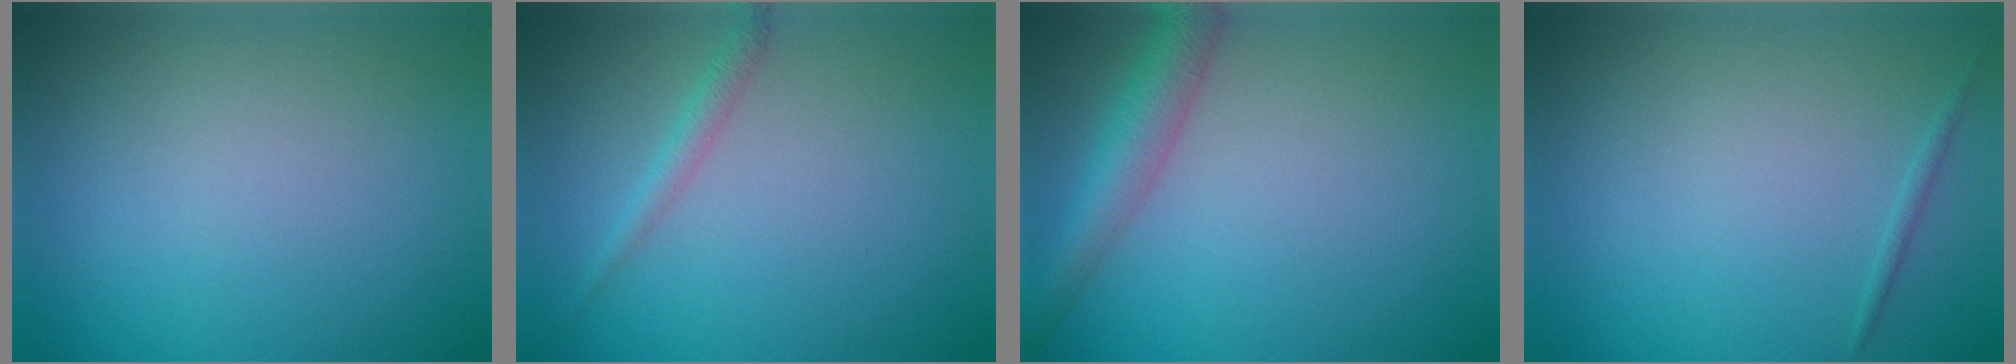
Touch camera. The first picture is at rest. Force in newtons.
{"total": 1.4, "press": 1.4, "slide": 0.0}
{"total": 4.0, "press": 4.0, "slide": 0.3}
{"total": 0.6, "press": 0.6, "slide": 0.0}